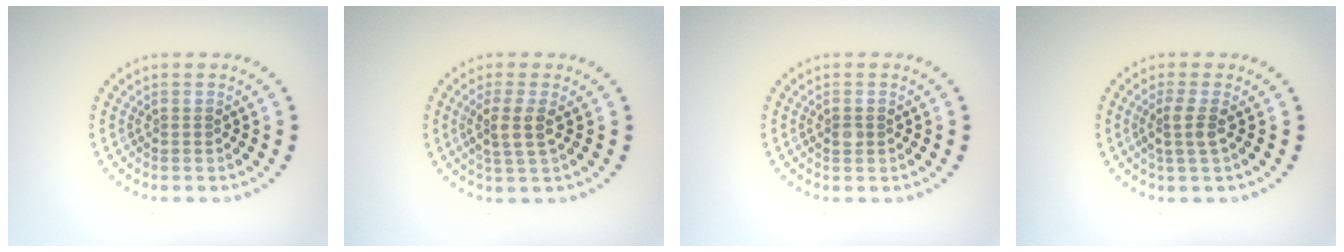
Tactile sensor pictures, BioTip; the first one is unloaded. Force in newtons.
{"total": 2.3, "press": 2.0, "slide": 1.2}
{"total": 0.9, "press": 0.9, "slide": 0.2}
{"total": 2.0, "press": 1.5, "slide": 1.3}